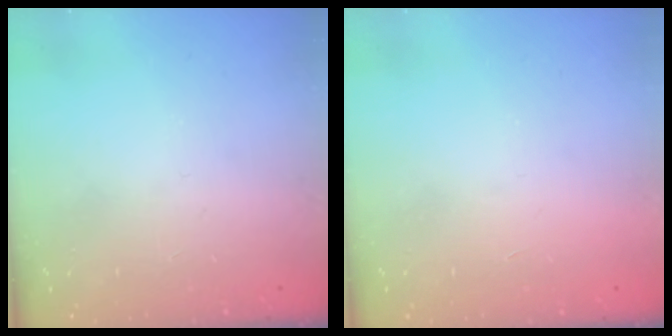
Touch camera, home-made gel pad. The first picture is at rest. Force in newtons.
{"total": 1.5, "press": 1.5, "slide": 0.1}